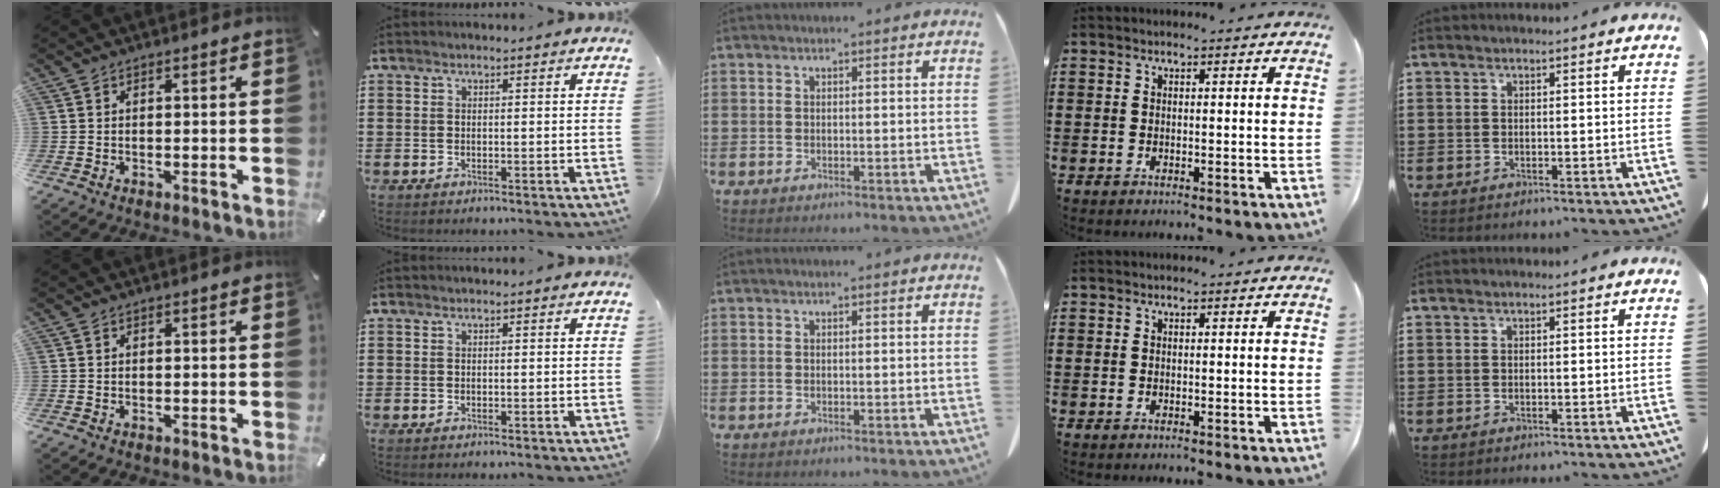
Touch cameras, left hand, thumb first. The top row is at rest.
{}